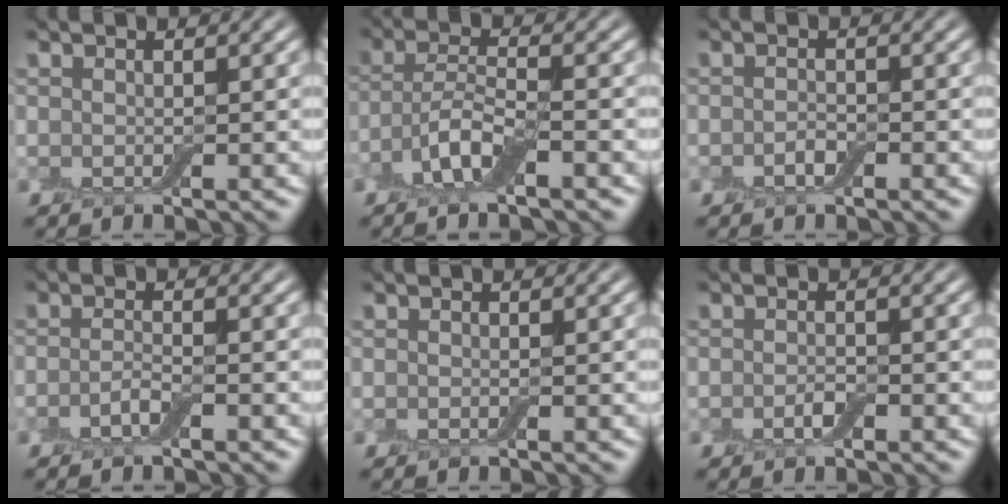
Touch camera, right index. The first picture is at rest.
{"total": 3.7, "force": [-2.2, 0.9, 2.9], "torque": [-0.060, 0.007, -0.050]}
{"total": 1.0, "force": [-0.5, 0.5, 0.7], "torque": [-0.015, 0.000, -0.010]}
{"total": 1.5, "force": [-0.9, 0.3, 1.2], "torque": [-0.025, 0.003, -0.021]}
{"total": 0.0}
{"total": 1.2, "force": [-0.5, 0.5, 0.9], "torque": [-0.020, 0.000, -0.011]}